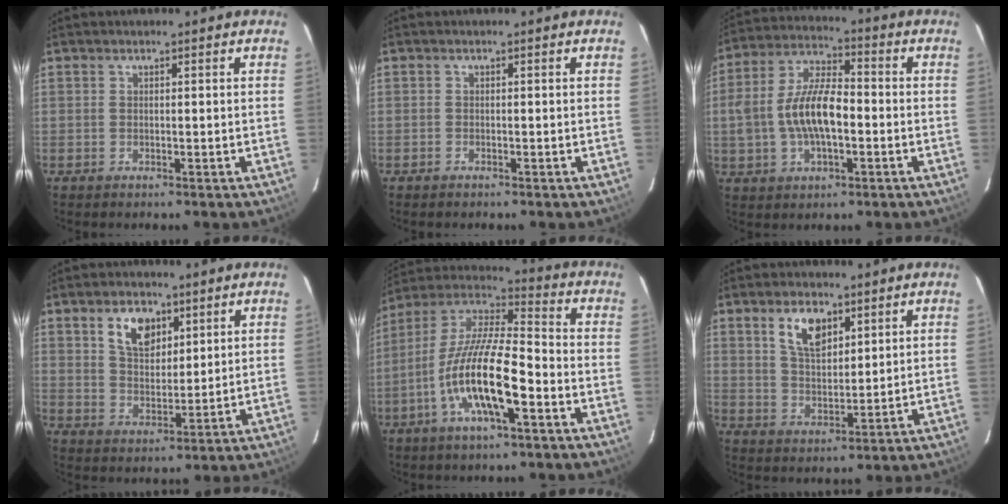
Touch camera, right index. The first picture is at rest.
{"total": 0.5, "force": [-0.5, 0.2, 0.0], "torque": [-0.001, 0.002, -0.010]}
{"total": 12.3, "force": [-1.9, 5.6, 10.7], "torque": [-0.220, 0.011, -0.033]}
{"total": 7.7, "force": [3.9, 4.6, 4.8], "torque": [-0.081, 0.008, 0.075]}
{"total": 16.3, "force": [-6.3, 3.9, 14.5], "torque": [-0.282, -0.011, -0.124]}
{"total": 7.6, "force": [4.1, 3.8, 5.2], "torque": [-0.093, 0.008, 0.080]}